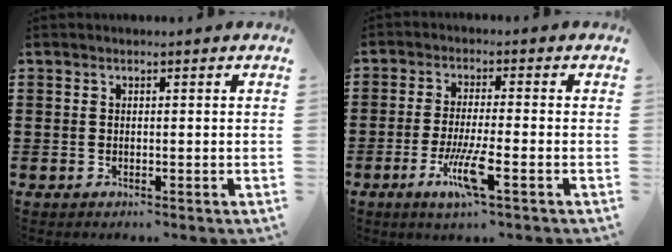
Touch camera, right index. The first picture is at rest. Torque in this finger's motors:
{"motor_torque": [1.08, -0.16, 0.33, 0.12]}